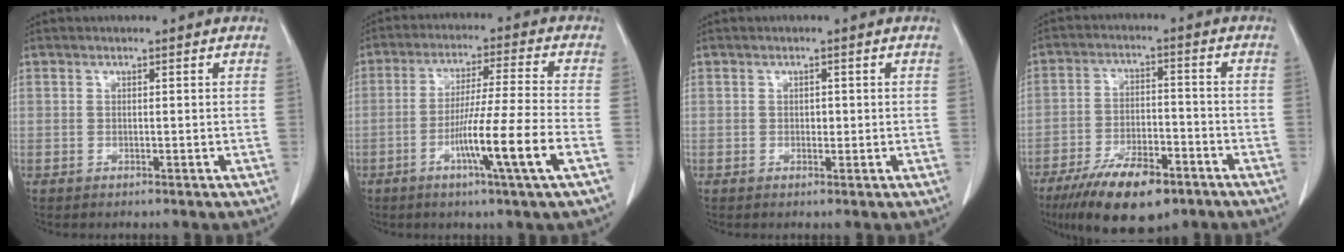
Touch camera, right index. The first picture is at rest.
{"total": 11.5, "force": [-4.3, -1.9, 10.4], "torque": [-0.188, -0.017, -0.079]}
{"total": 1.0, "force": [0.0, 0.8, 0.7], "torque": [-0.007, 0.002, 0.000]}
{"total": 13.1, "force": [-8.6, 4.6, 8.7], "torque": [-0.147, -0.007, -0.143]}